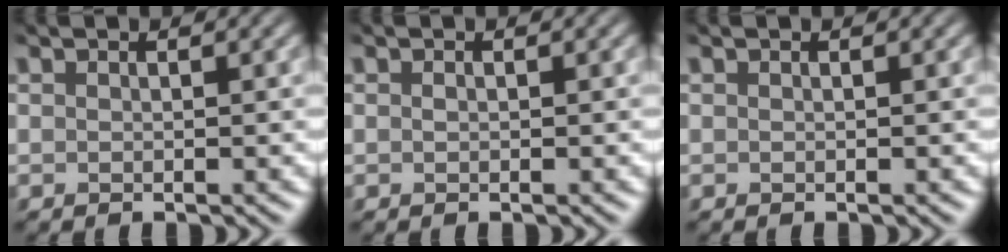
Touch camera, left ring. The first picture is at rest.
{"total": 0.0}
{"total": 0.0}